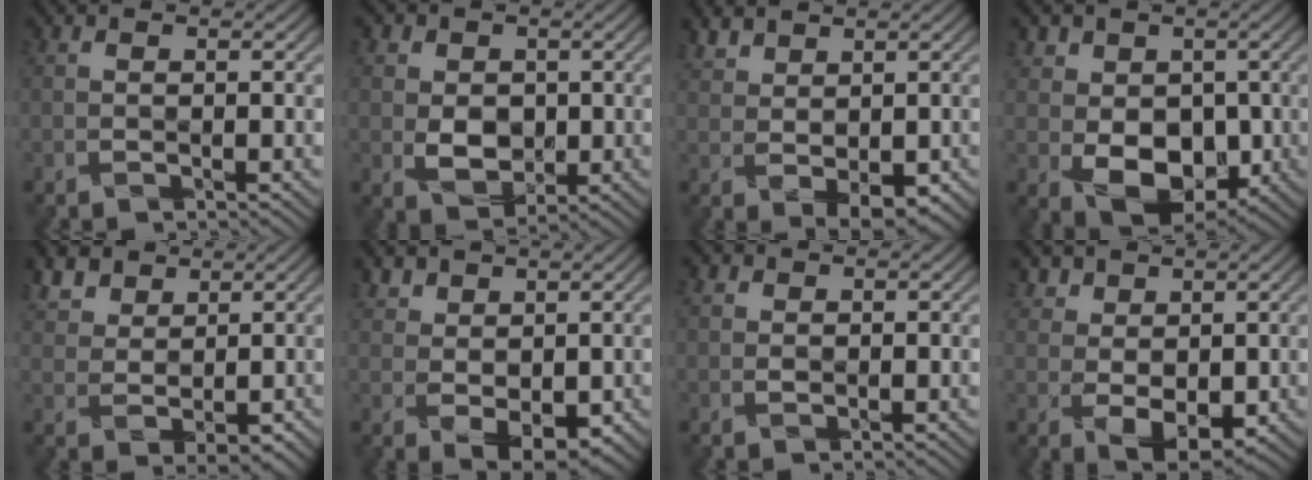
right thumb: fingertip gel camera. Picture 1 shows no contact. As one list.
[{"total": 4.6, "force": [0.5, 4.0, 2.3], "torque": [-0.058, -0.004, 0.013]}, {"total": 3.8, "force": [1.9, 2.3, 2.4], "torque": [-0.056, -0.002, 0.047]}, {"total": 7.8, "force": [0.0, 6.3, 4.5], "torque": [-0.091, -0.014, 0.003]}, {"total": 4.9, "force": [3.1, 3.1, 2.2], "torque": [-0.057, 0.007, 0.067]}, {"total": 4.3, "force": [1.9, 2.9, 2.6], "torque": [-0.059, -0.005, 0.045]}, {"total": 1.1, "force": [0.5, 0.9, 0.3], "torque": [-0.008, 0.002, 0.008]}, {"total": 4.6, "force": [1.9, 3.2, 2.8], "torque": [-0.060, -0.009, 0.043]}]